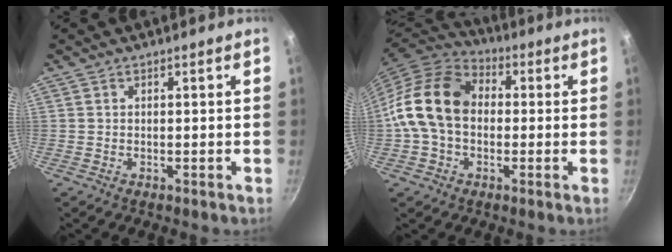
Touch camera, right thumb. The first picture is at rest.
{"total": 15.9, "force": [0.1, 11.7, 10.8], "torque": [-0.177, 0.035, -0.016]}